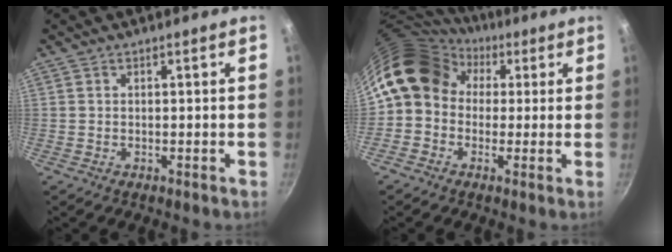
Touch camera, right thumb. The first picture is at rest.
{"total": 13.0, "force": [2.8, 10.9, 6.6], "torque": [-0.095, 0.027, 0.027]}